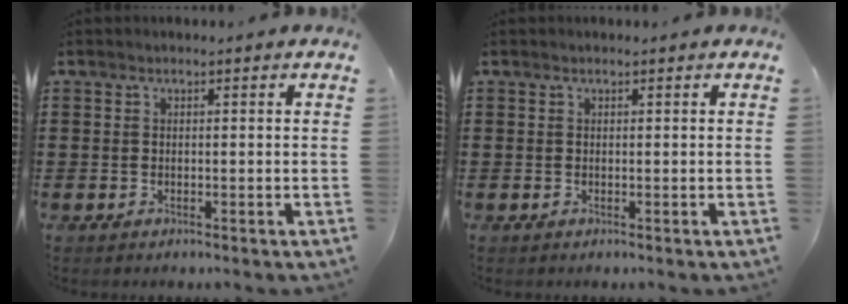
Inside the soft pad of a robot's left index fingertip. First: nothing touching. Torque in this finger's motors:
{"motor_torque": [0.06, 0.03, 0.00, 0.00]}